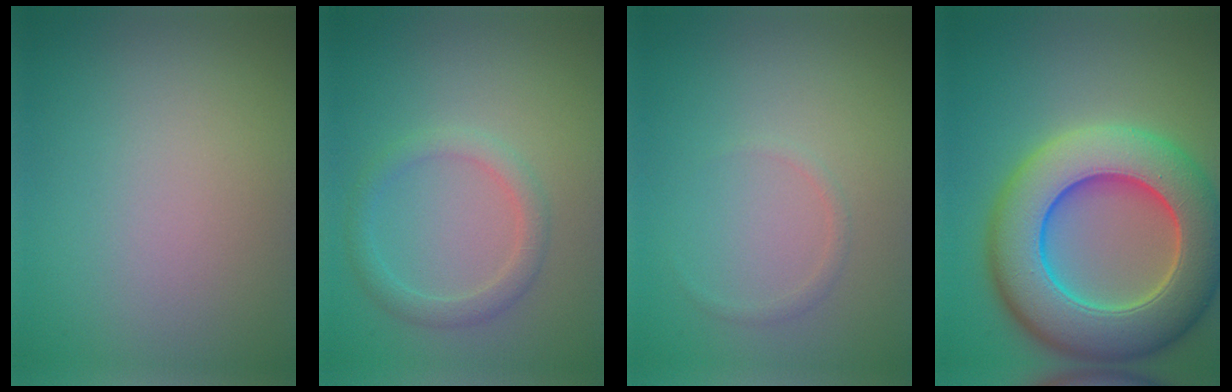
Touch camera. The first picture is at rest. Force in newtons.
{"total": 2.2, "press": 2.1, "slide": 0.2}
{"total": 0.7, "press": 0.7, "slide": 0.0}
{"total": 12.3, "press": 12.2, "slide": 1.1}